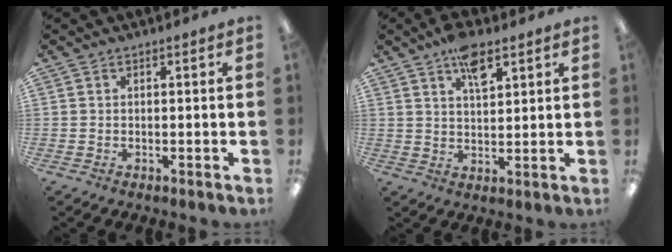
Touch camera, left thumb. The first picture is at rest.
{"total": 7.8, "force": [4.9, 3.3, 5.1], "torque": [-0.079, -0.020, 0.083]}